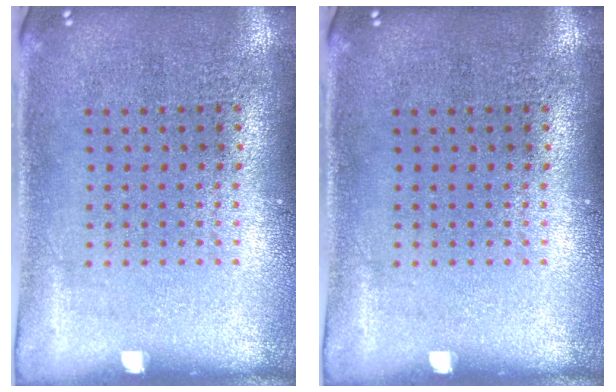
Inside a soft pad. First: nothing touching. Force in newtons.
{"total": 0.0}